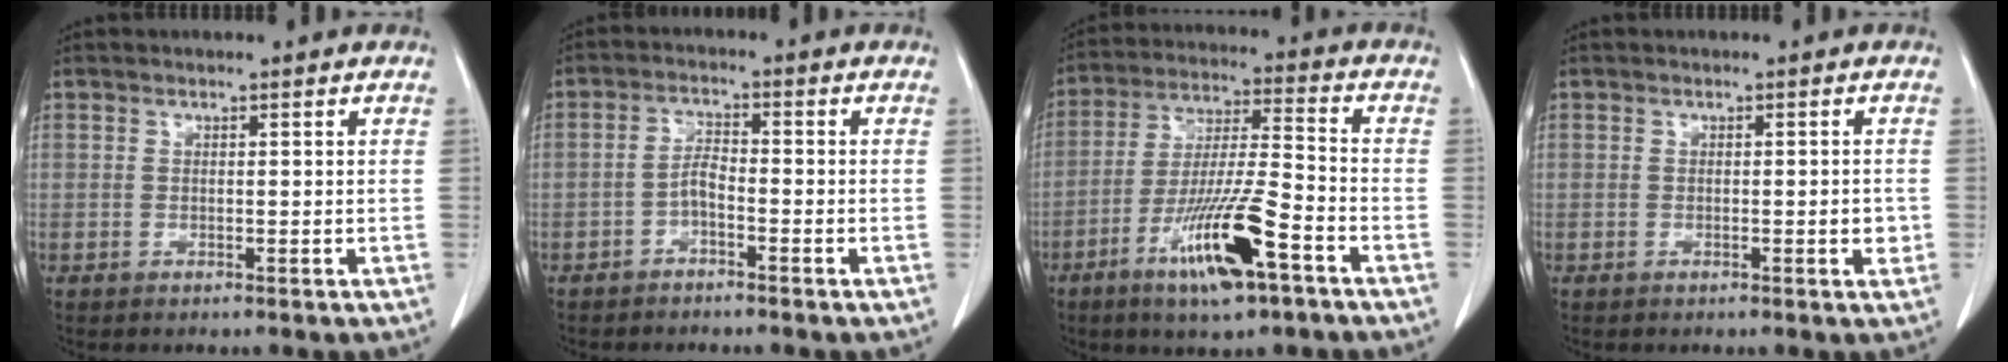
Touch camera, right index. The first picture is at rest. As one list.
[{"total": 2.7, "force": [-1.5, 0.7, 2.0], "torque": [-0.040, 0.006, -0.032]}, {"total": 13.9, "force": [-7.1, 1.5, 11.8], "torque": [-0.225, -0.017, -0.127]}, {"total": 1.5, "force": [-0.3, 0.4, 1.5], "torque": [-0.019, -0.001, -0.005]}]